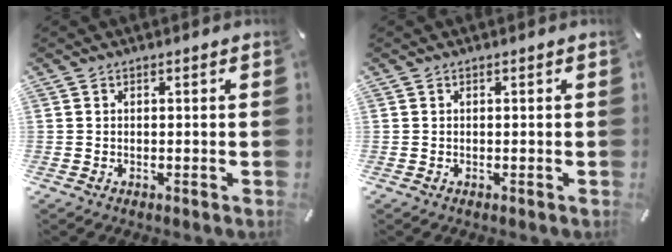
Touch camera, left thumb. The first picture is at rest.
{"total": 0.0}